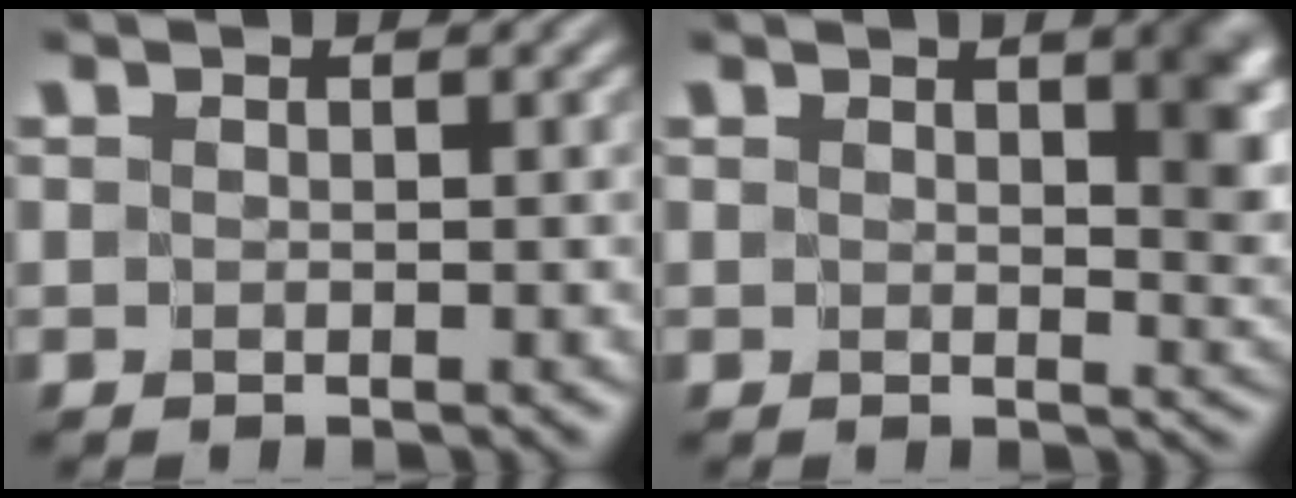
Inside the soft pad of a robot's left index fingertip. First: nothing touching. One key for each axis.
{"total": 4.7, "fx": 1.9, "fy": 1.8, "fz": 3.9, "tx": -0.045, "ty": -0.003, "tz": 0.028}